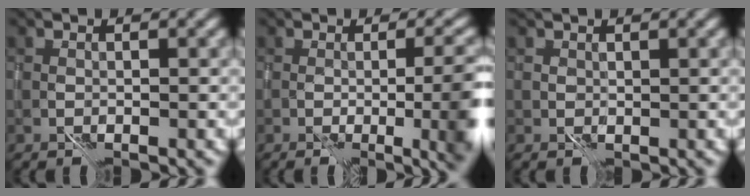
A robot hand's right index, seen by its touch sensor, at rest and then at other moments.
{"total": 8.8, "force": [-1.1, 3.0, 8.2], "torque": [-0.080, -0.008, 0.004]}
{"total": 0.8, "force": [0.7, 0.3, 0.2], "torque": [-0.002, 0.005, 0.015]}